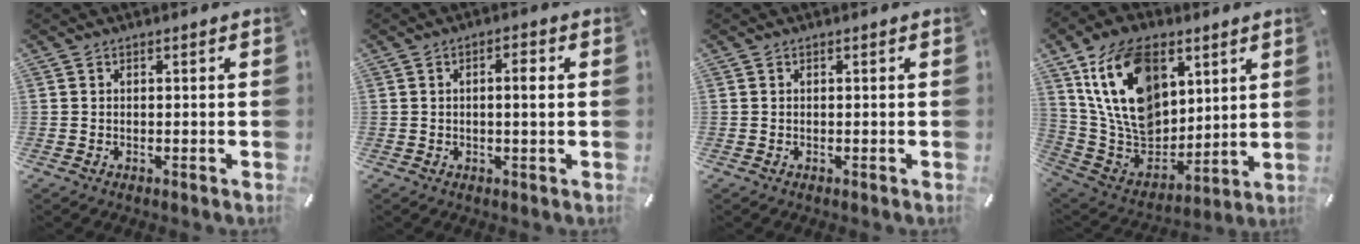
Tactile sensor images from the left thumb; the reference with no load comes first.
{"total": 3.3, "force": [0.5, 0.8, 3.1], "torque": [-0.054, 0.003, 0.003]}
{"total": 0.0}
{"total": 20.2, "force": [8.7, 13.6, 12.1], "torque": [-0.248, -0.038, 0.159]}